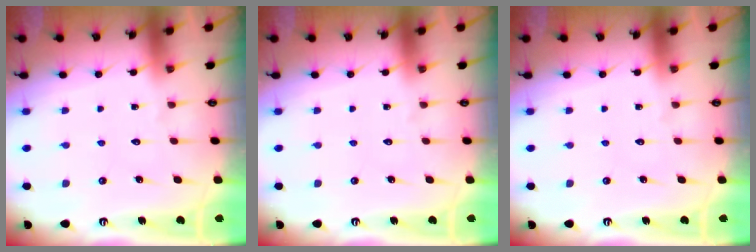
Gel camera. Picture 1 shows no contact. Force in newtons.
{"total": 0.0}
{"total": 0.0}